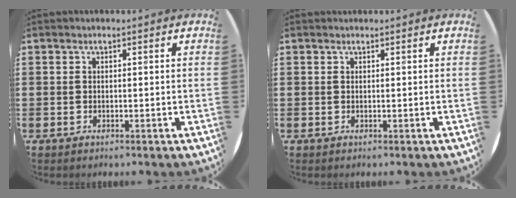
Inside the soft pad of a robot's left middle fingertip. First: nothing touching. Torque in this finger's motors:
{"motor_torque": [0.34, -0.27, -0.16, -0.06]}